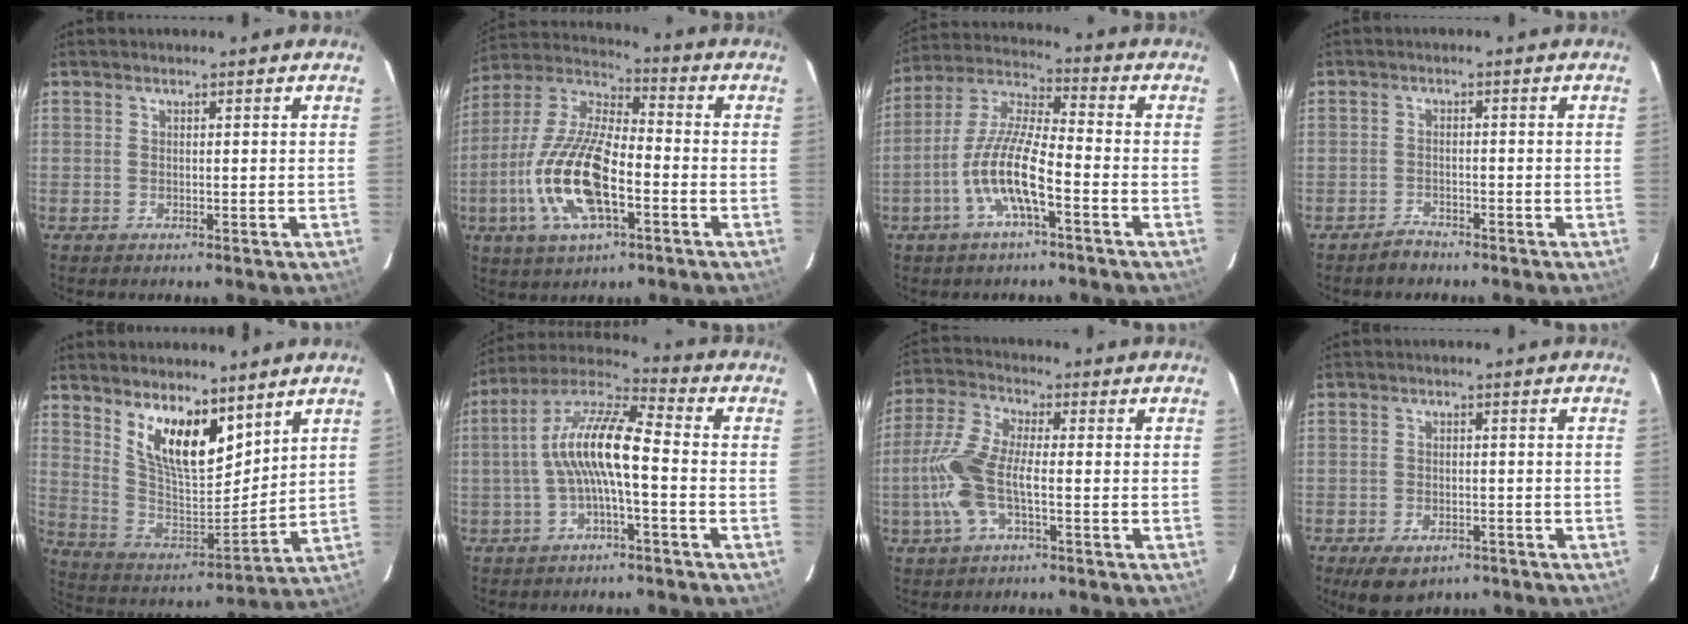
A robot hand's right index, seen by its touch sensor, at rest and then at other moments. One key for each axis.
{"total": 17.8, "fx": -5.4, "fy": 6.7, "fz": 15.6, "tx": -0.328, "ty": -0.008, "tz": -0.108}
{"total": 11.7, "fx": -4.7, "fy": 2.3, "fz": 10.4, "tx": -0.220, "ty": 0.002, "tz": -0.093}
{"total": 2.5, "fx": -2.2, "fy": 1.3, "fz": 0.3, "tx": -0.008, "ty": 0.008, "tz": -0.037}
{"total": 14.7, "fx": 9.1, "fy": 5.7, "fz": 10.0, "tx": -0.183, "ty": -0.008, "tz": 0.179}
{"total": 11.6, "fx": -1.5, "fy": 2.4, "fz": 11.3, "tx": -0.227, "ty": 0.022, "tz": -0.034}
{"total": 10.3, "fx": -2.4, "fy": 3.4, "fz": 9.5, "tx": -0.220, "ty": 0.006, "tz": -0.050}
{"total": 7.3, "fx": -4.7, "fy": 4.1, "fz": 3.7, "tx": -0.080, "ty": -0.010, "tz": -0.065}